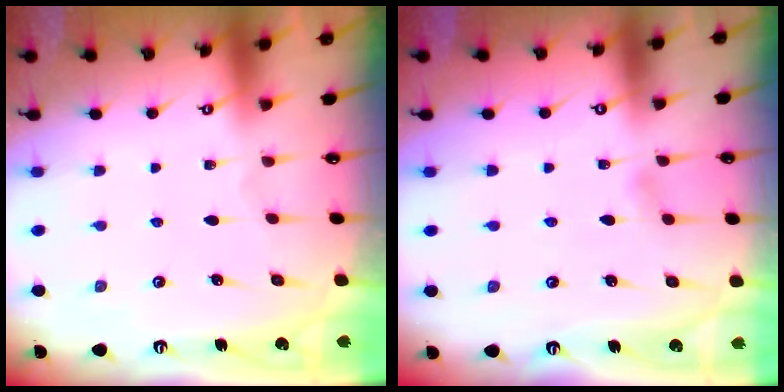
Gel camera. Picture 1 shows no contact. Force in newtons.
{"total": 4.6, "press": 4.6, "slide": 0.5}